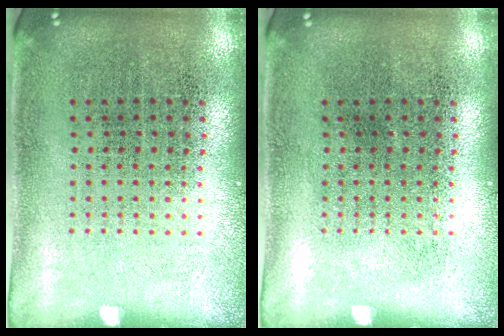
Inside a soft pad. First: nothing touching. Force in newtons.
{"total": 0.0}